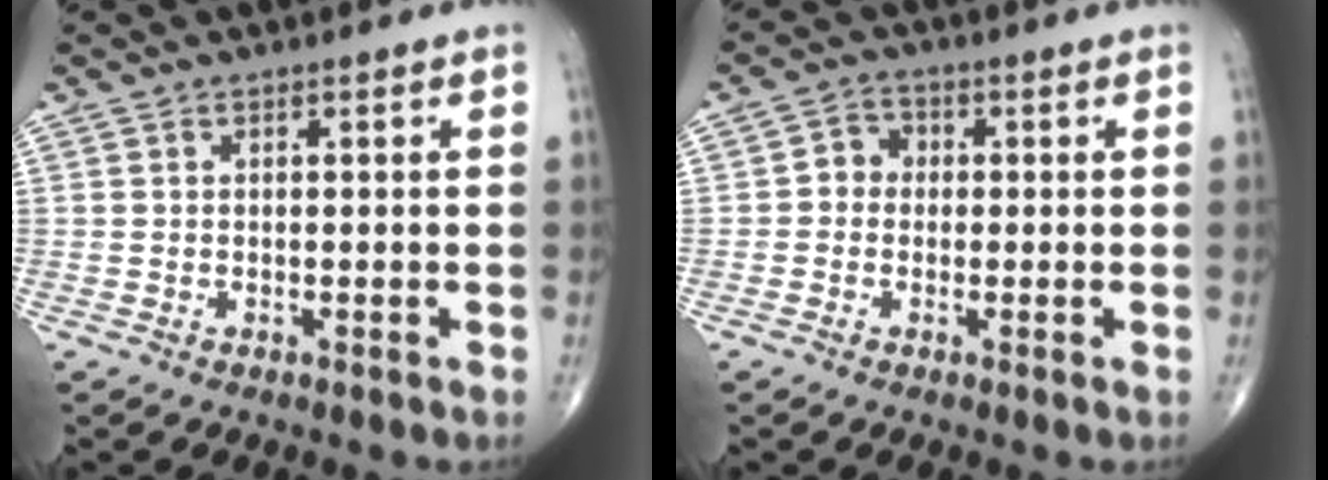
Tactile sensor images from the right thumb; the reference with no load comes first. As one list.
[{"total": 3.6, "force": [-0.2, 3.2, 1.6], "torque": [-0.006, 0.013, -0.015]}]